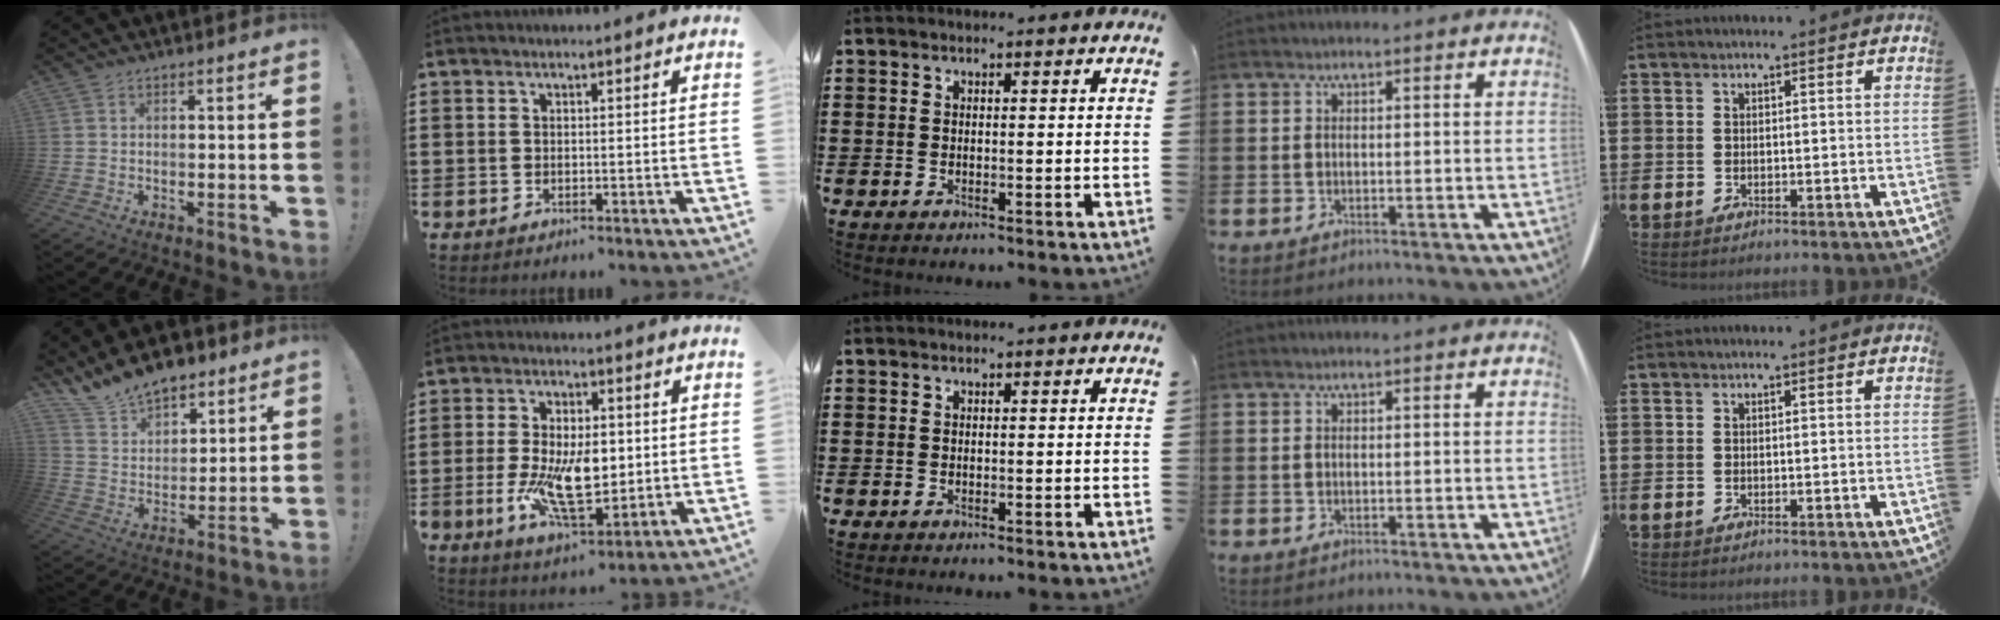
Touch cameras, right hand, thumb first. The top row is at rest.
{"thumb": {"total": 12.8, "force": [11.2, 5.5, 2.8], "torque": [-0.069, -0.089, 0.213]}, "index": {"total": 11.4, "force": [-0.9, 5.3, 10.0], "torque": [-0.197, -0.009, -0.013]}}